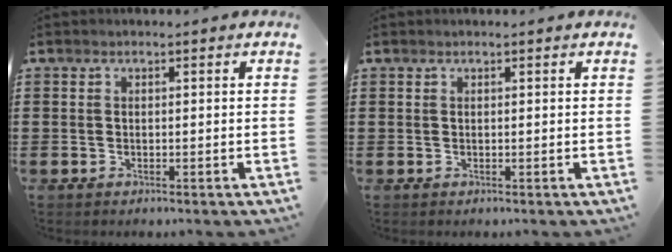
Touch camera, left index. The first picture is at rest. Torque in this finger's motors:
{"motor_torque": [0.13, 0.09, -0.06, -0.04]}